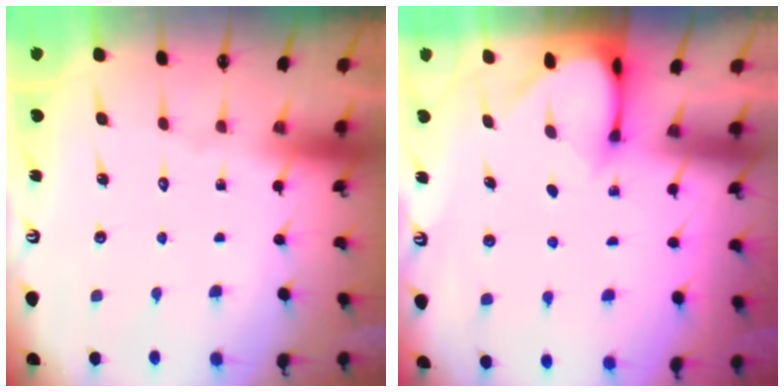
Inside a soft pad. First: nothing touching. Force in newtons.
{"total": 2.9, "press": 2.9, "slide": 0.3}